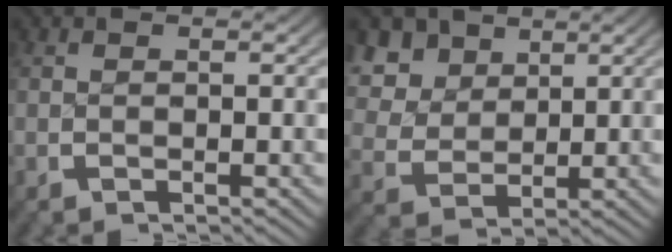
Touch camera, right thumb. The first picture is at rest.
{"total": 8.1, "force": [2.9, 6.4, 4.1], "torque": [-0.107, -0.020, 0.058]}